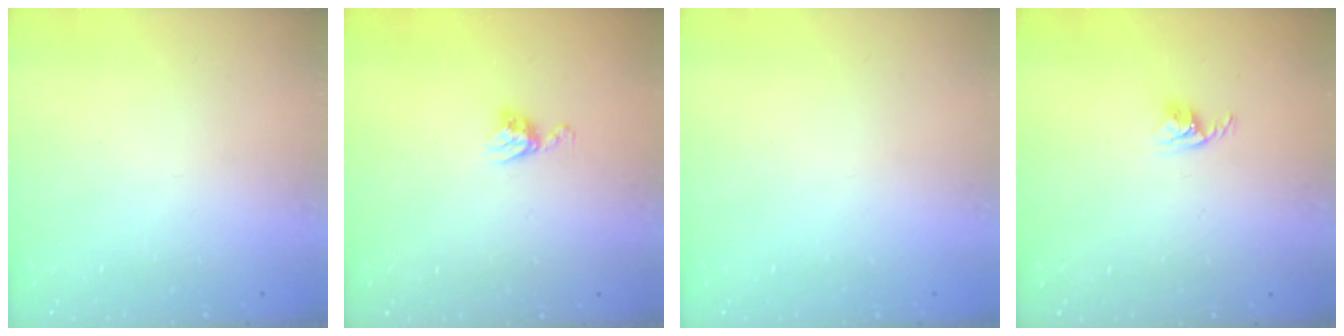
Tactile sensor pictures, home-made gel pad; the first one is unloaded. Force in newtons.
{"total": 5.6, "press": 5.6, "slide": 0.5}
{"total": 0.0}
{"total": 2.9, "press": 2.9, "slide": 0.4}